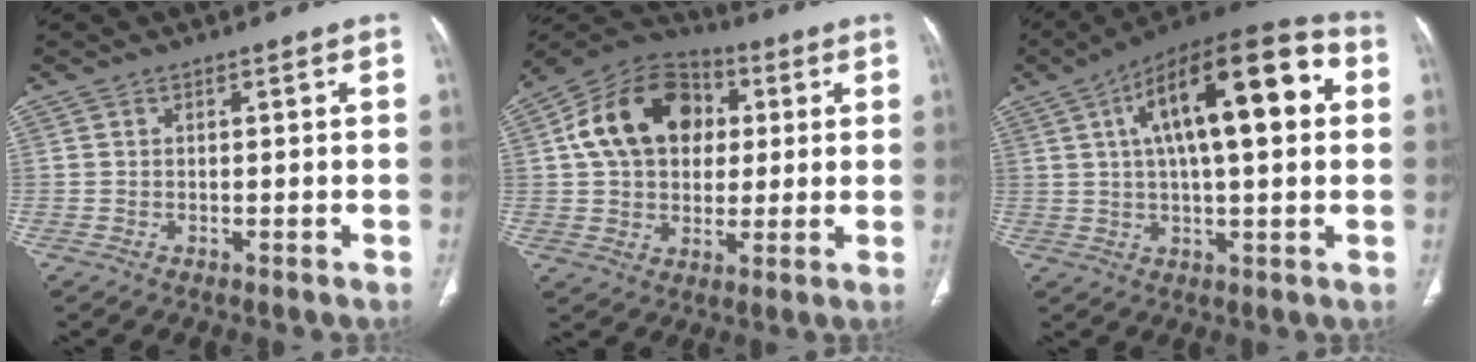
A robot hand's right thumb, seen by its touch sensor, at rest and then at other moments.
{"total": 17.6, "force": [3.5, 13.2, 11.1], "torque": [-0.168, 0.017, 0.051]}
{"total": 21.7, "force": [5.2, 7.8, 19.5], "torque": [-0.296, 0.026, 0.072]}